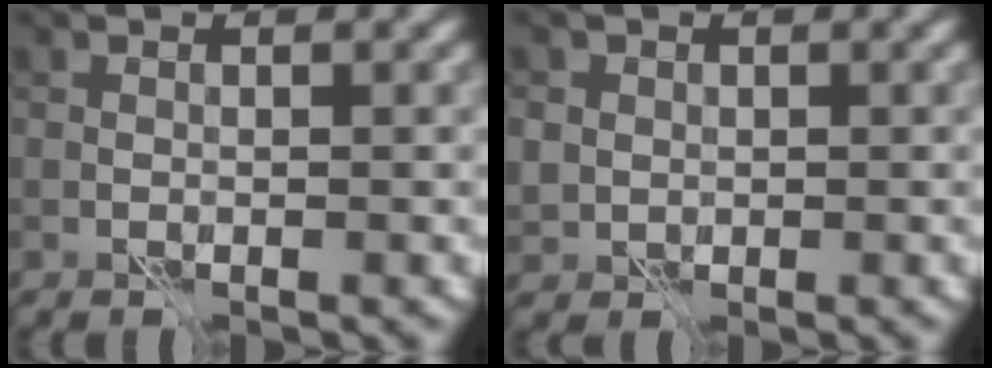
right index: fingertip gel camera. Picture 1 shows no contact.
{"total": 2.7, "force": [0.5, 2.5, 0.8], "torque": [-0.015, 0.006, 0.007]}